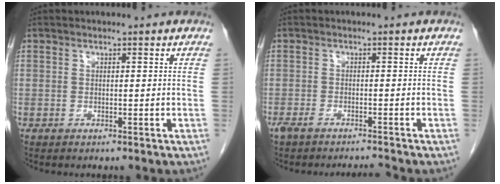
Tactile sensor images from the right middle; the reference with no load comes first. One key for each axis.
{"total": 3.3, "fx": -3.1, "fy": -0.2, "fz": 1.1, "tx": -0.021, "ty": -0.006, "tz": -0.052}